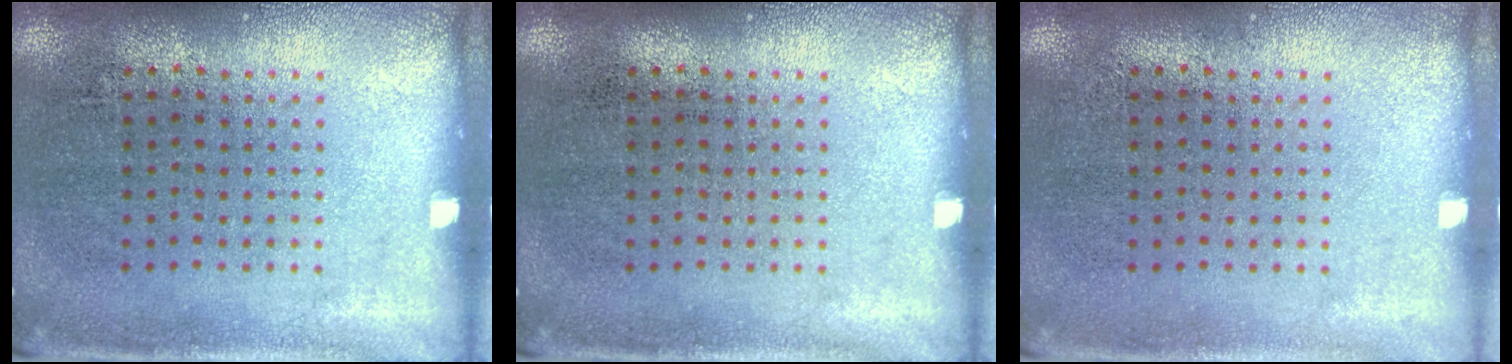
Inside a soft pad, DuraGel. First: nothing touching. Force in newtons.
{"total": 0.0}
{"total": 0.0}